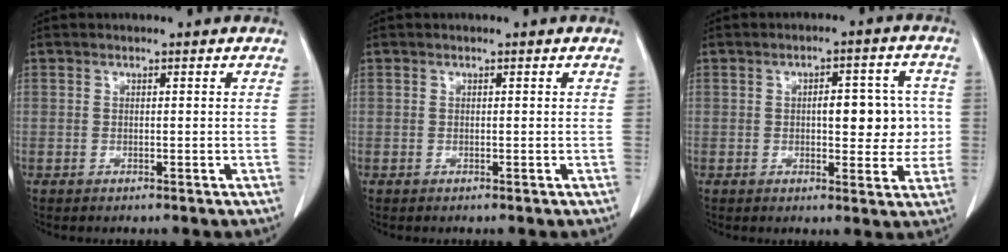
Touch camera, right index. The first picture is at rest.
{"total": 0.0}
{"total": 8.1, "force": [0.2, 3.5, 7.3], "torque": [-0.088, 0.018, 0.008]}